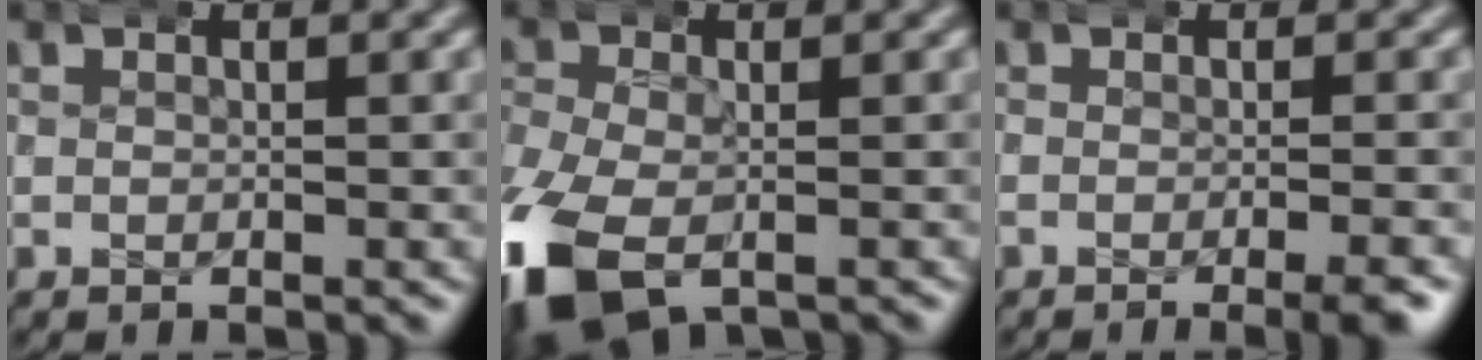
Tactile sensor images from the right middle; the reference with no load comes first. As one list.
[{"total": 7.4, "force": [-4.0, 4.9, 3.8], "torque": [-0.102, -0.027, -0.051]}, {"total": 2.1, "force": [-1.2, -0.3, 1.7], "torque": [-0.016, 0.005, -0.026]}]